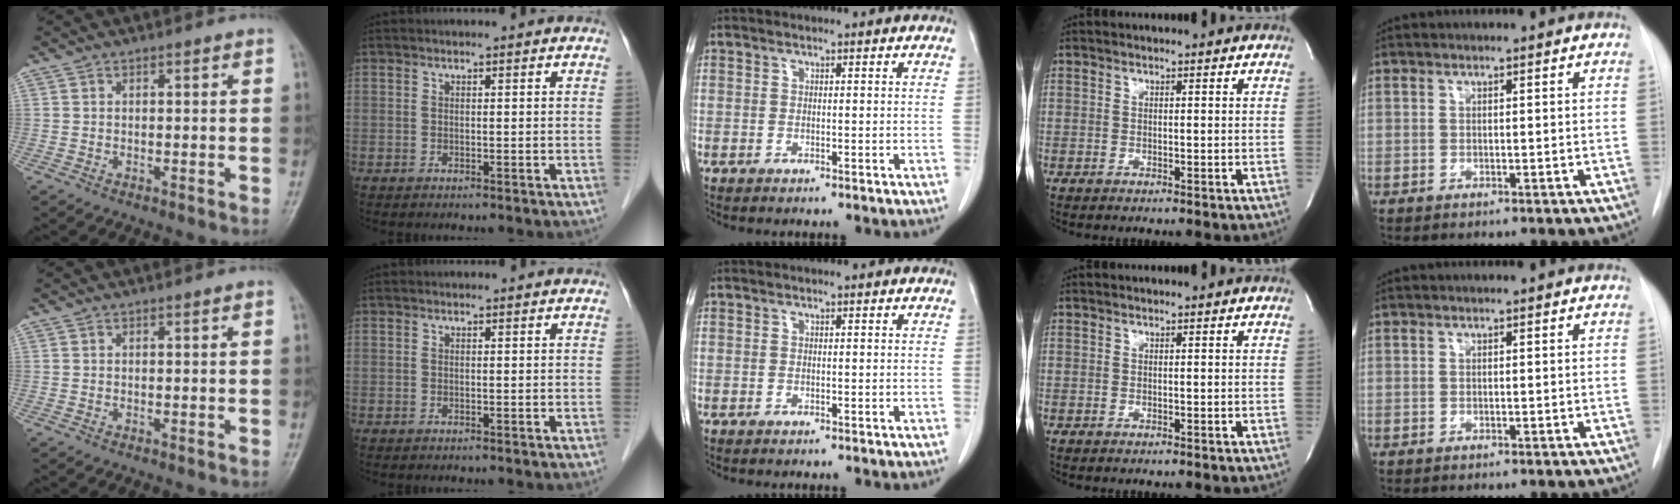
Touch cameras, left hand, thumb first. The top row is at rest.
{}